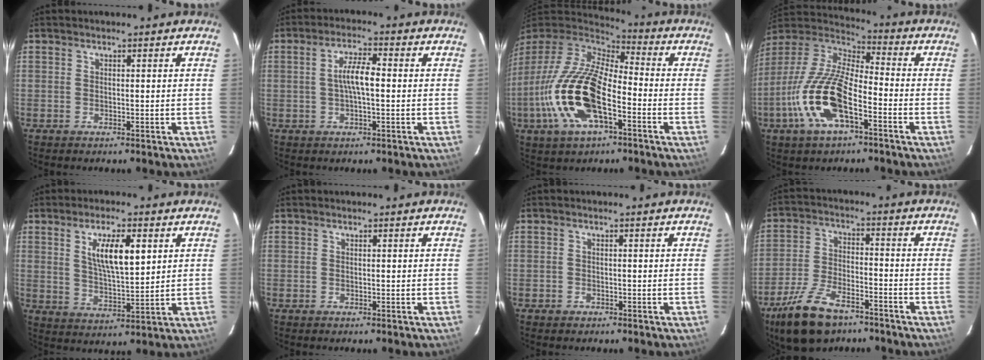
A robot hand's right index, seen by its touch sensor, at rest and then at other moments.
{"total": 5.3, "force": [0.0, 1.2, 5.1], "torque": [-0.096, 0.008, 0.001]}
{"total": 20.4, "force": [-6.9, 8.7, 17.2], "torque": [-0.361, -0.027, -0.136]}
{"total": 17.6, "force": [-7.4, 6.4, 14.6], "torque": [-0.306, -0.015, -0.151]}
{"total": 9.2, "force": [3.4, 2.8, 8.1], "torque": [-0.145, 0.000, 0.066]}
{"total": 0.0}
{"total": 1.1, "force": [-0.8, 0.8, 0.1], "torque": [-0.001, 0.004, -0.011]}
{"total": 14.1, "force": [-9.8, 6.2, 8.0], "torque": [-0.177, -0.015, -0.177]}